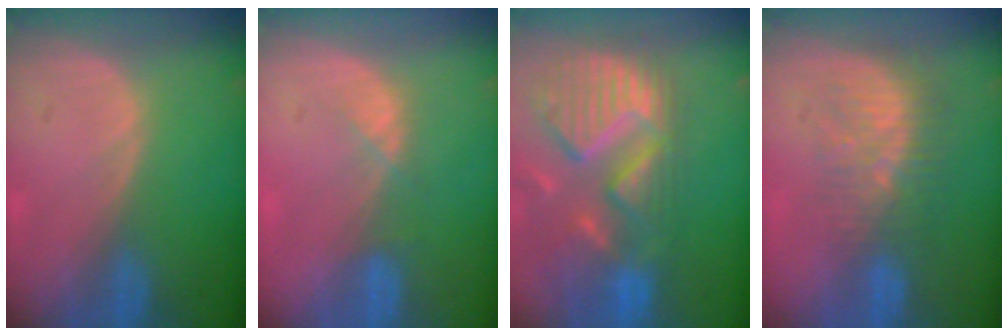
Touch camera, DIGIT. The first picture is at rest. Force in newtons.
{"total": 2.3, "press": 2.2, "slide": 0.7}
{"total": 13.7, "press": 11.6, "slide": 7.3}
{"total": 8.4, "press": 7.2, "slide": 4.2}